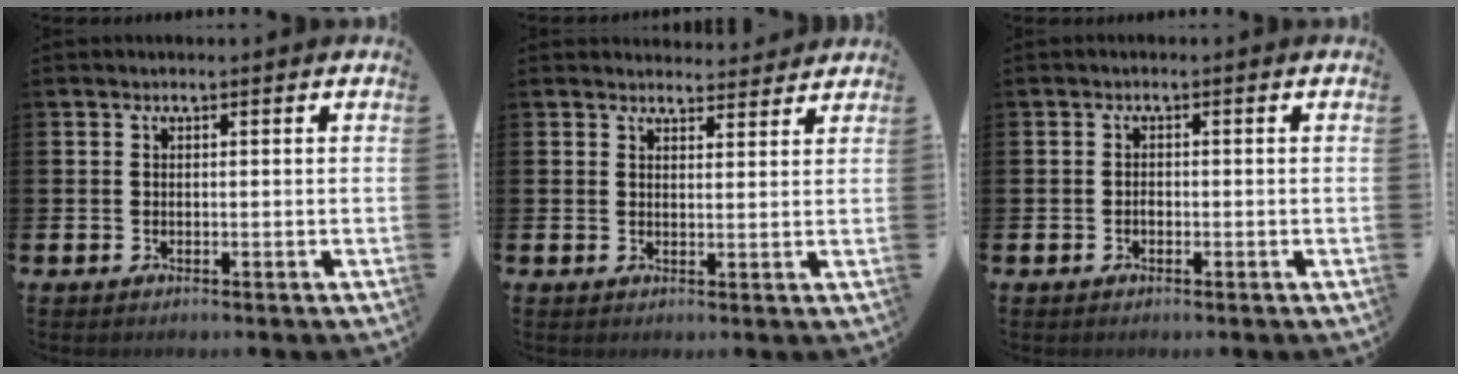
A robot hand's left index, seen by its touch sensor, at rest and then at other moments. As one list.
[{"total": 3.0, "force": [2.9, 0.6, -0.1], "torque": [0.008, -0.020, 0.051]}, {"total": 0.7, "force": [-0.4, 0.5, 0.4], "torque": [-0.005, -0.001, -0.009]}]